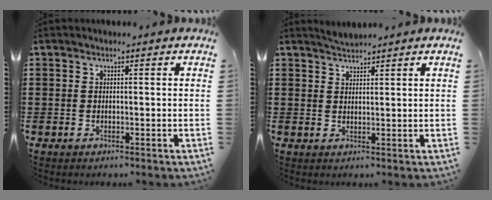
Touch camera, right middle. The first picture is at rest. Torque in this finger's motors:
{"motor_torque": [0.07, -0.03, 0.04, -0.01]}